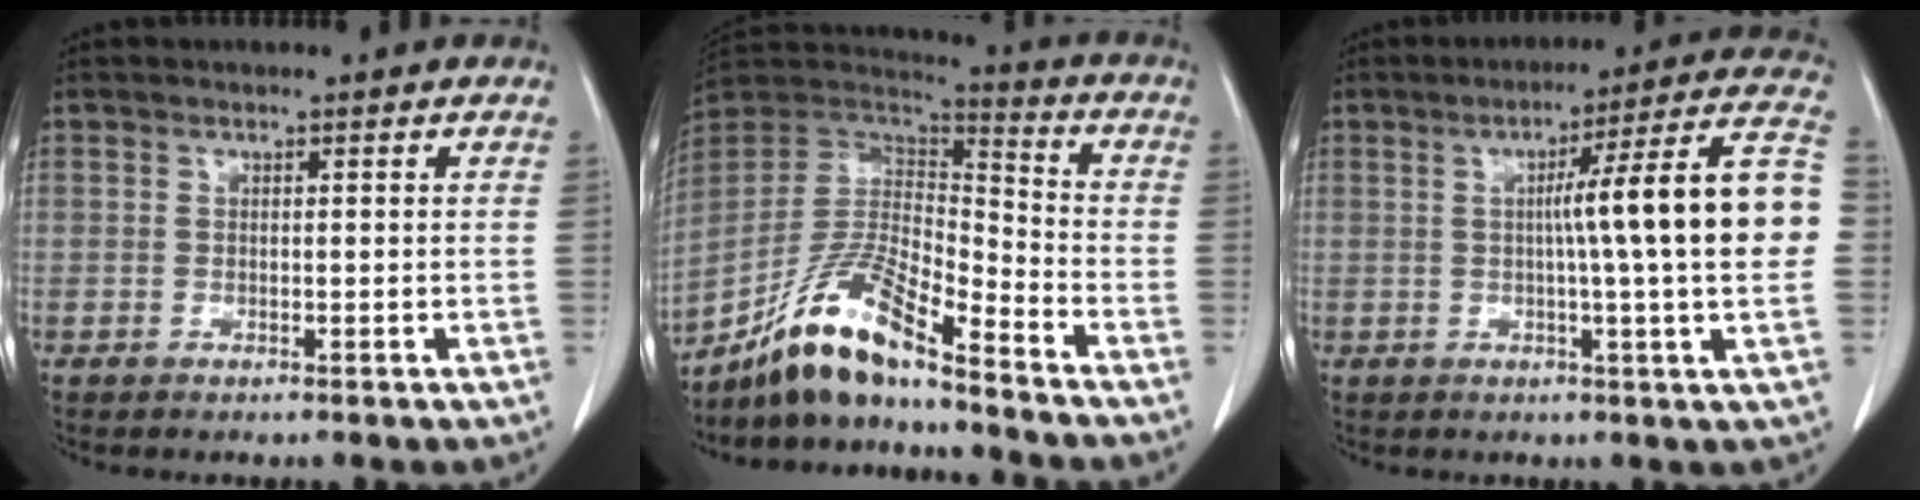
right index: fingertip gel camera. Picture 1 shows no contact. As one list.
[{"total": 13.7, "force": [-10.4, 2.0, 8.6], "torque": [-0.169, 0.011, -0.192]}, {"total": 16.6, "force": [0.6, -1.4, 16.5], "torque": [-0.227, 0.019, -0.002]}]